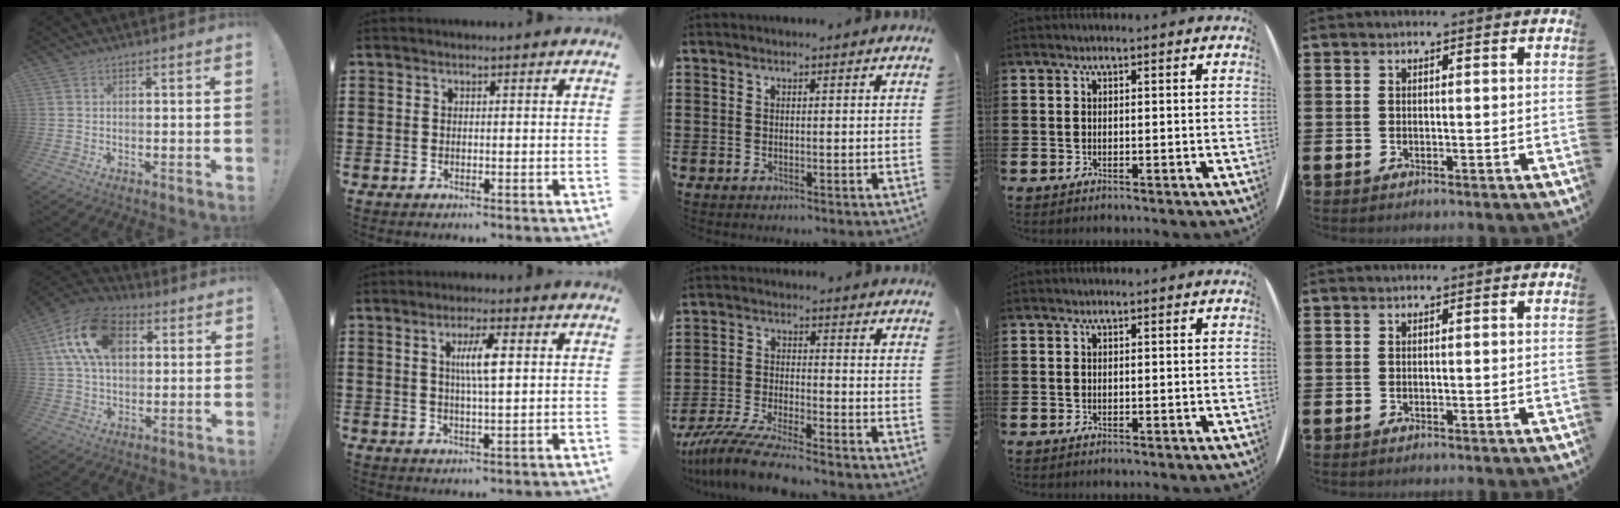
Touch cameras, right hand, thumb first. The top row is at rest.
{"thumb": {"total": 17.7, "force": [5.4, 11.7, 12.1], "torque": [-0.221, 0.000, 0.099]}, "index": {"total": 4.9, "force": [1.0, 0.8, 4.7], "torque": [-0.093, 0.005, 0.013]}, "middle": {"total": 7.7, "force": [-7.0, 0.2, 3.3], "torque": [-0.078, -0.008, -0.138]}}